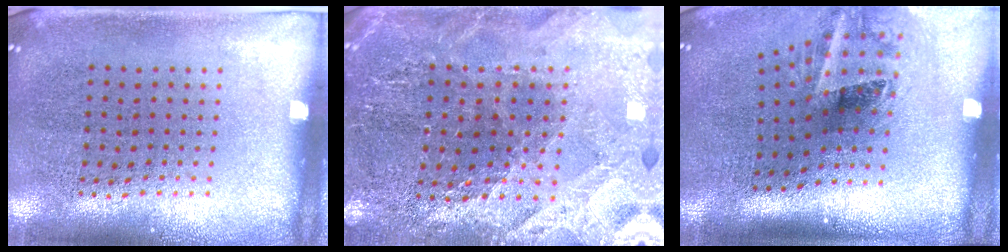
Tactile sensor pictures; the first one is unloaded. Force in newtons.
{"total": 2.8, "press": 2.8, "slide": 0.2}
{"total": 2.0, "press": 1.2, "slide": 1.6}